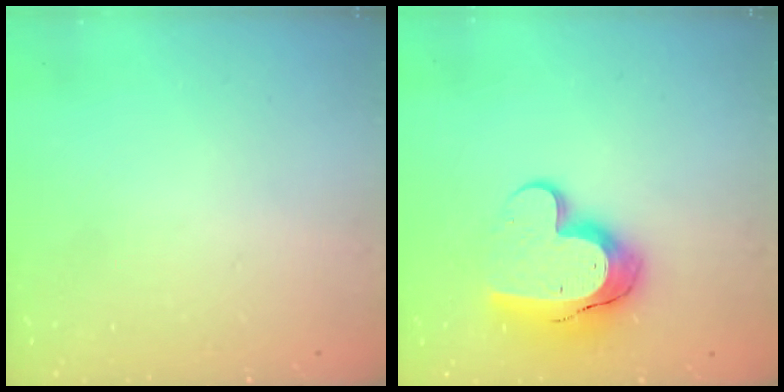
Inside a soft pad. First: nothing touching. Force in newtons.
{"total": 12.2, "press": 12.1, "slide": 0.8}